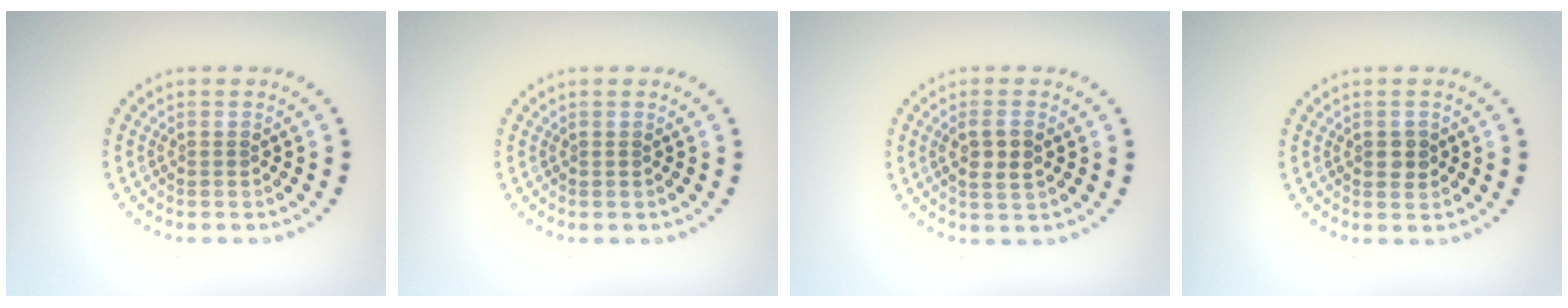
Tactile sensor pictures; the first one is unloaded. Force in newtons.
{"total": 0.0}
{"total": 2.5, "press": 2.4, "slide": 0.5}
{"total": 1.4, "press": 1.4, "slide": 0.1}